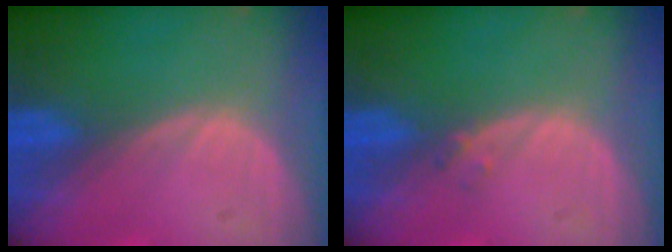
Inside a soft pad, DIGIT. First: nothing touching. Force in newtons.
{"total": 0.9, "press": 0.9, "slide": 0.2}